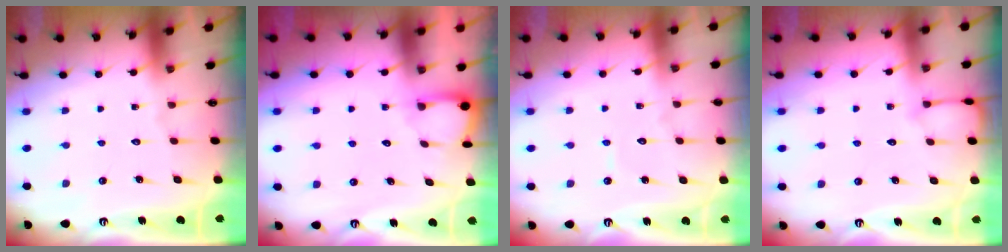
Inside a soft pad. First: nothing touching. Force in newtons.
{"total": 2.8, "press": 2.8, "slide": 0.1}
{"total": 3.4, "press": 3.4, "slide": 0.3}
{"total": 3.2, "press": 3.2, "slide": 0.4}